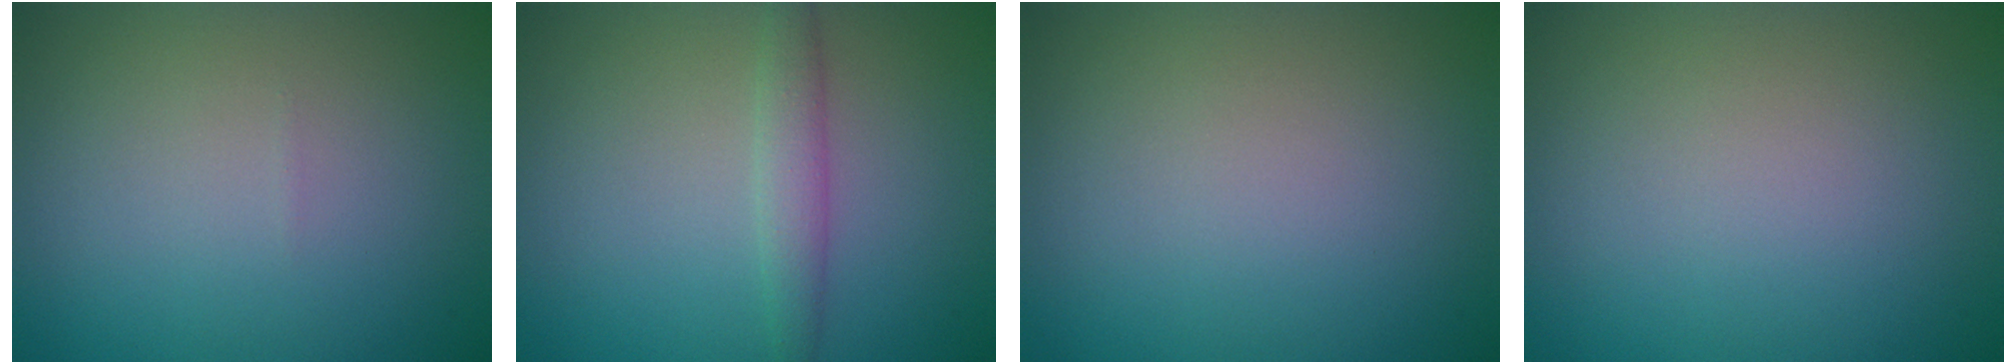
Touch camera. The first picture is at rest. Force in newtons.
{"total": 1.9, "press": 1.9, "slide": 0.1}
{"total": 0.0}
{"total": 0.0}